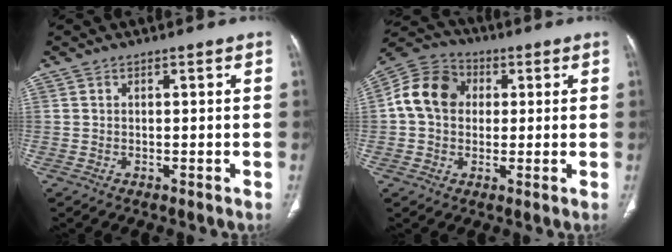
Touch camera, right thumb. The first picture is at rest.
{"total": 11.5, "force": [1.5, 9.3, 6.6], "torque": [-0.107, 0.023, 0.015]}